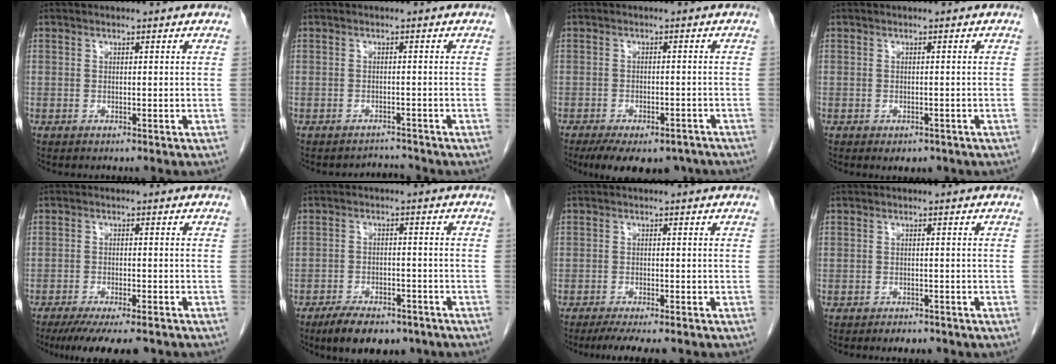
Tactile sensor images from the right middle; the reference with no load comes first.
{"total": 1.8, "force": [-1.5, -0.2, -0.9], "torque": [0.012, -0.011, -0.020]}
{"total": 12.2, "force": [-9.3, 5.3, 5.9], "torque": [-0.096, -0.006, -0.122]}
{"total": 2.4, "force": [-1.7, 1.4, 1.1], "torque": [-0.011, -0.001, -0.013]}
{"total": 11.1, "force": [-8.8, 2.3, 6.3], "torque": [-0.086, -0.016, -0.128]}
{"total": 9.4, "force": [-7.1, 3.8, 4.8], "torque": [-0.073, -0.002, -0.105]}
{"total": 6.7, "force": [-5.5, 1.1, 3.7], "torque": [-0.048, -0.011, -0.082]}
{"total": 2.4, "force": [-2.0, 1.0, 1.0], "torque": [-0.019, -0.002, -0.021]}